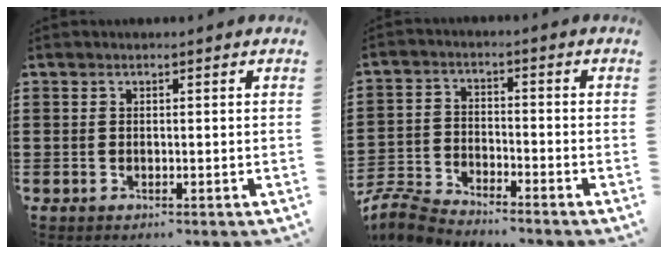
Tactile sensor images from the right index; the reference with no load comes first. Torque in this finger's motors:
{"motor_torque": [-1.63, 0.51, -1.06, -0.21]}